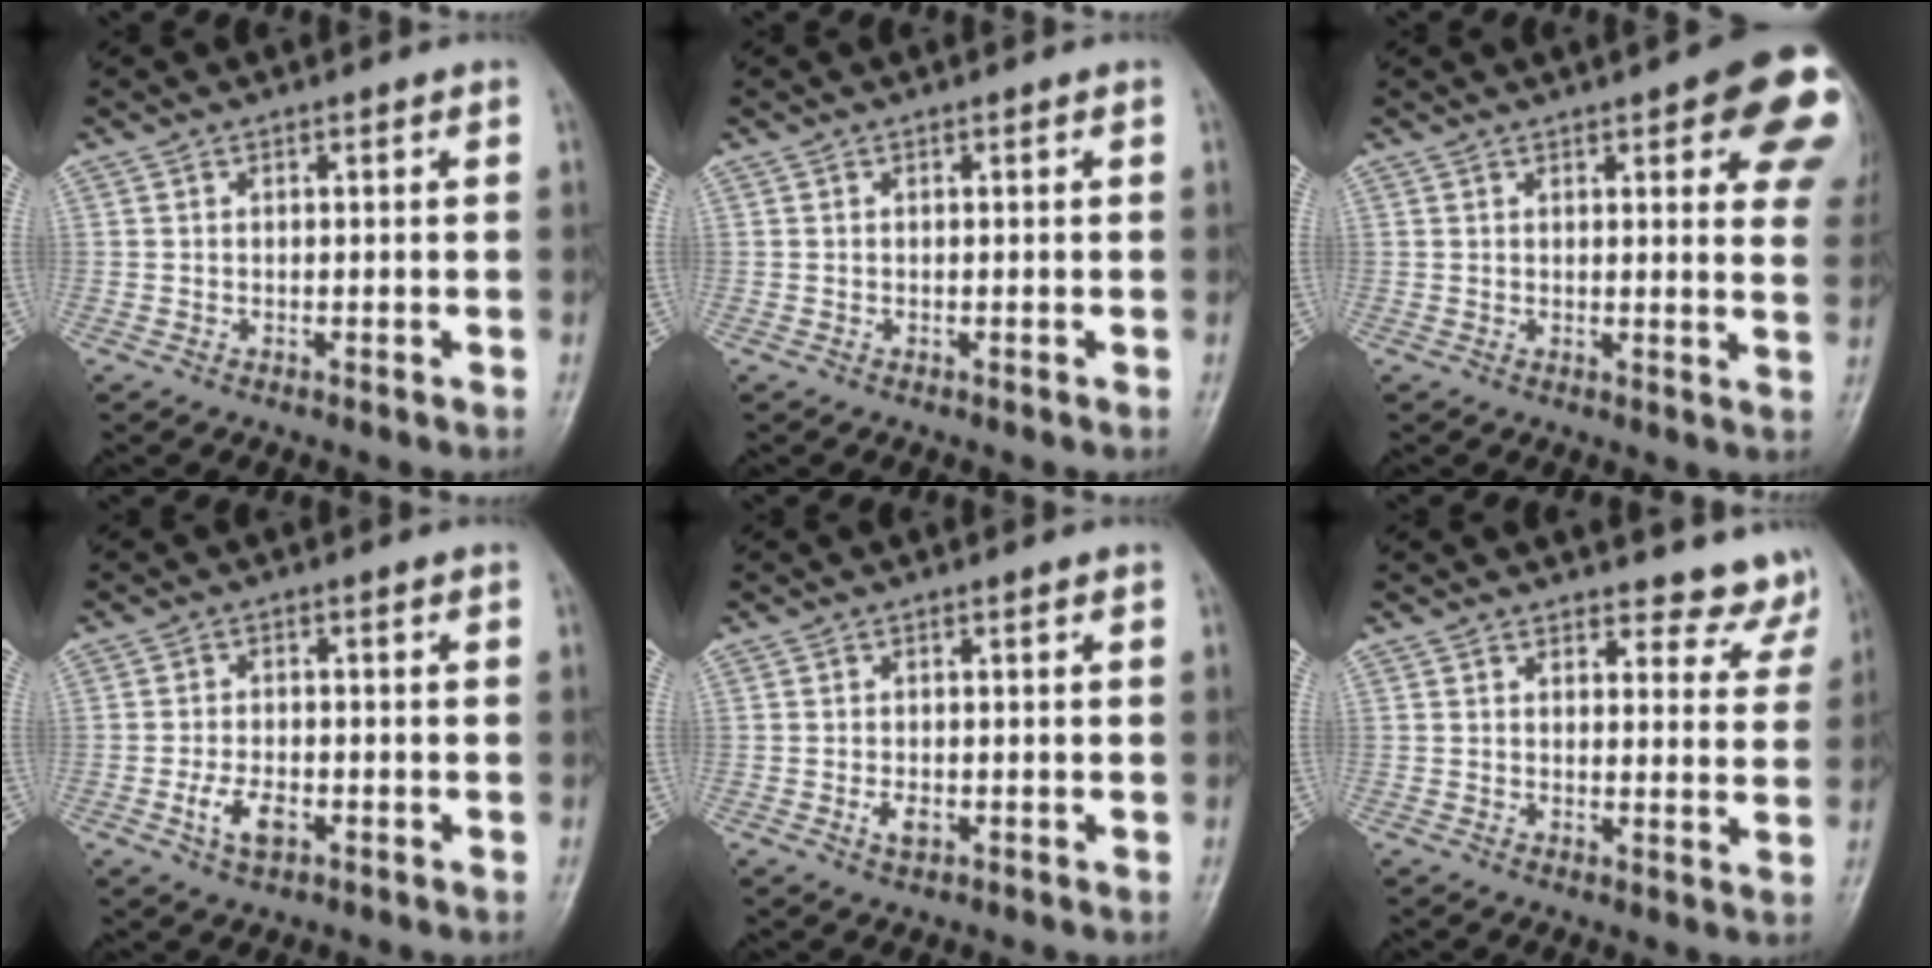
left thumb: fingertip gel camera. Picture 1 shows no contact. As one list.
[{"total": 0.0}, {"total": 15.5, "force": [6.7, 4.7, 13.1], "torque": [-0.130, -0.019, 0.069]}, {"total": 4.6, "force": [-1.9, 2.4, 3.3], "torque": [-0.065, 0.007, -0.033]}, {"total": 1.9, "force": [-0.7, 1.1, 1.4], "torque": [-0.028, -0.002, -0.012]}, {"total": 7.5, "force": [7.0, 2.6, -0.2], "torque": [0.047, -0.049, 0.060]}]